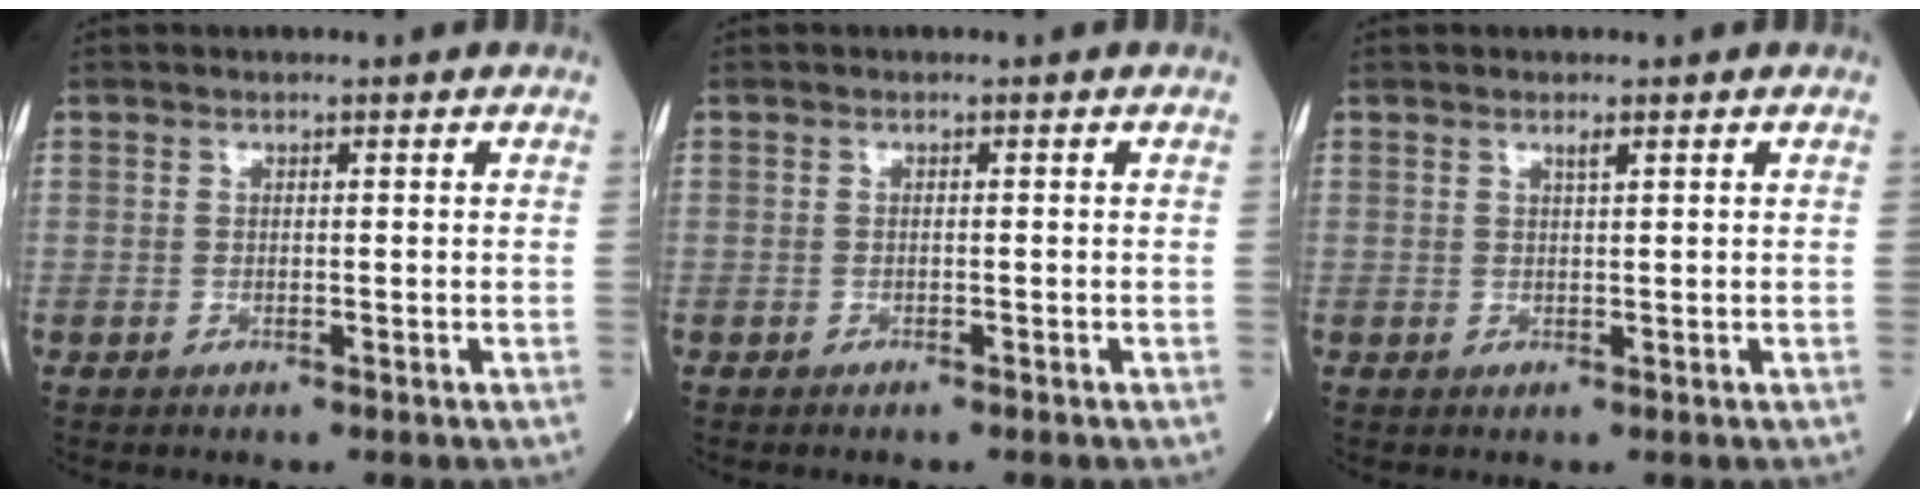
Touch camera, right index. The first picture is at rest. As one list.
[{"total": 0.6, "force": [-0.5, 0.0, 0.2], "torque": [-0.007, -0.001, -0.009]}, {"total": 0.9, "force": [0.6, 0.0, 0.7], "torque": [-0.013, -0.002, 0.011]}]